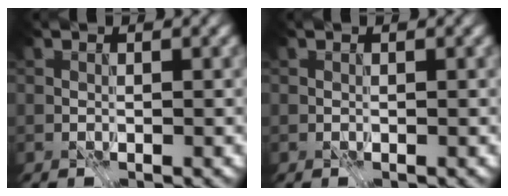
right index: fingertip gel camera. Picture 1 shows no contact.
{"total": 0.0}